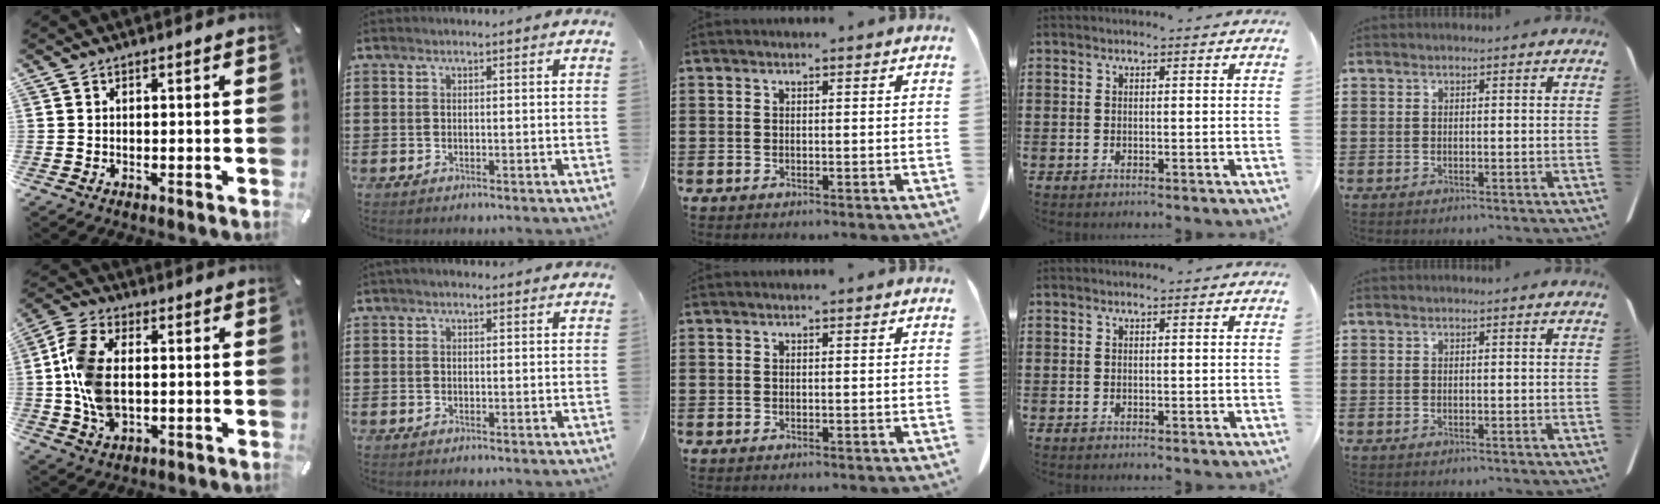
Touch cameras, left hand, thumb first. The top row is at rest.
{"thumb": {"total": 11.3, "force": [-0.1, 7.1, 8.7], "torque": [-0.202, 0.006, -0.002]}, "index": {"total": 1.0, "force": [0.6, 0.5, 0.6], "torque": [-0.012, 0.005, 0.011]}}